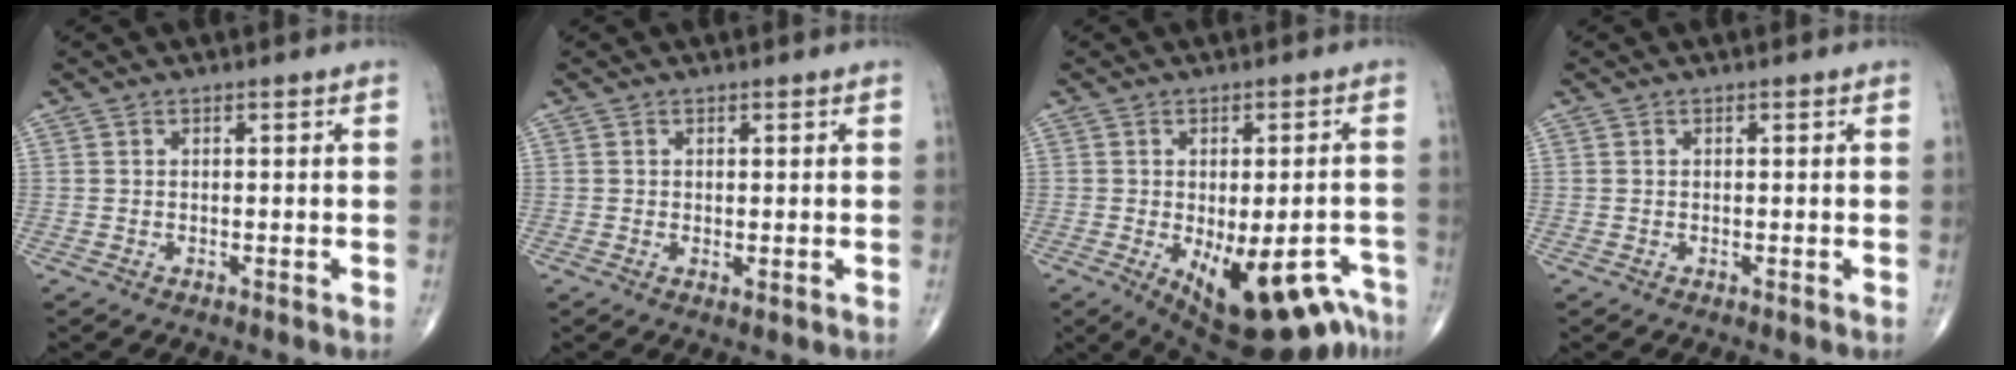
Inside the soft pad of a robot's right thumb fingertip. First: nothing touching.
{"total": 0.9, "force": [0.0, 0.4, 0.8], "torque": [-0.016, -0.005, 0.001]}
{"total": 17.3, "force": [-8.9, 7.4, 12.9], "torque": [-0.125, 0.024, -0.109]}
{"total": 0.0}